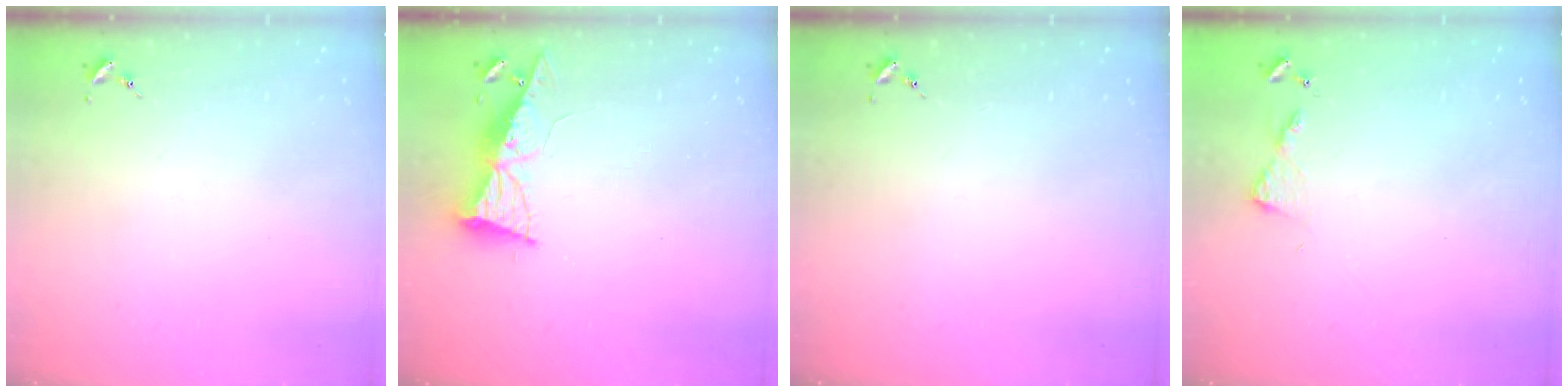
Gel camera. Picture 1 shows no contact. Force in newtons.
{"total": 8.3, "press": 8.3, "slide": 0.7}
{"total": 0.0}
{"total": 4.5, "press": 4.4, "slide": 0.5}